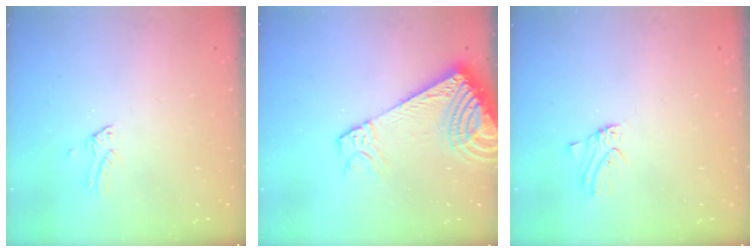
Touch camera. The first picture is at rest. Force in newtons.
{"total": 15.1, "press": 15.0, "slide": 1.8}
{"total": 0.0}